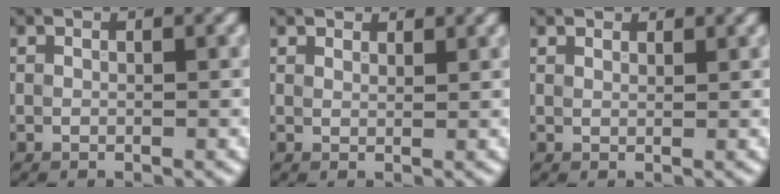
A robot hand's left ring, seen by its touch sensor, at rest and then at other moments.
{"total": 2.2, "force": [2.0, 0.8, 0.5], "torque": [-0.011, -0.005, 0.038]}
{"total": 1.9, "force": [1.7, 0.8, 0.4], "torque": [-0.012, -0.008, 0.036]}